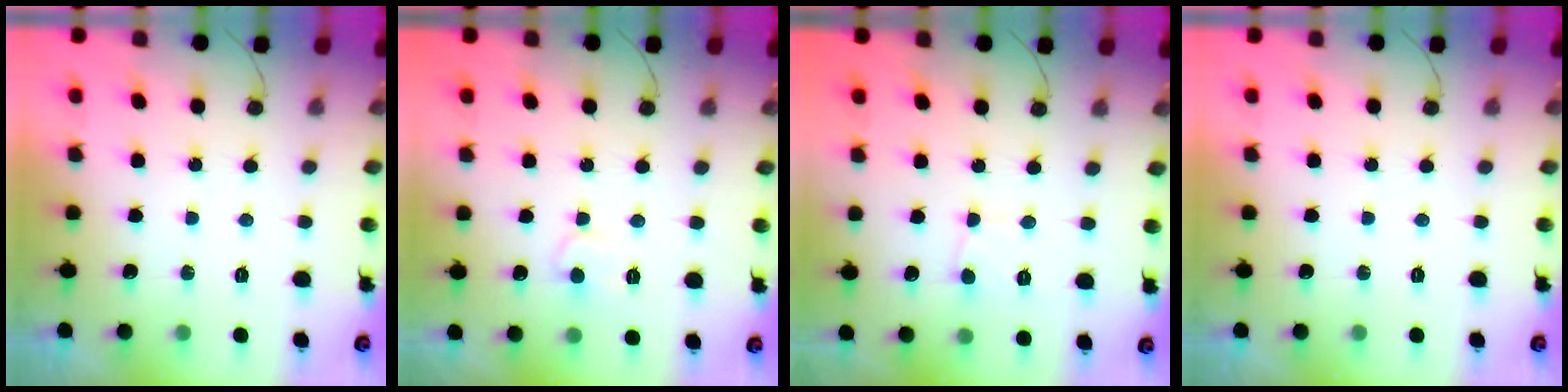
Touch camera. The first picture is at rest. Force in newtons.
{"total": 5.8, "press": 5.8, "slide": 0.5}
{"total": 2.8, "press": 2.8, "slide": 0.3}
{"total": 0.0}